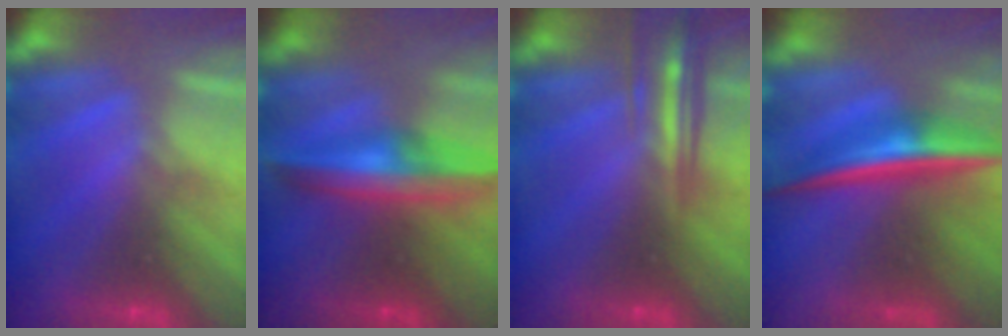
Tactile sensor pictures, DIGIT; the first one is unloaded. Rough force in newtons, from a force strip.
{"total": 7.2}
{"total": 5.9}
{"total": 6.9}